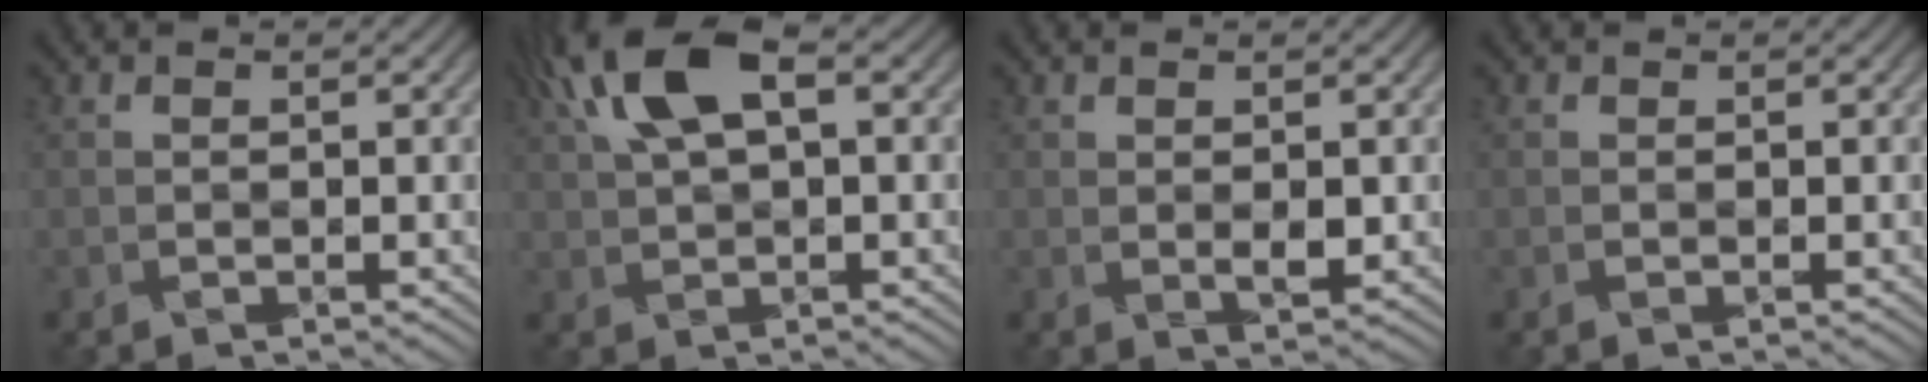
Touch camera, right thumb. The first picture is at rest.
{"total": 9.0, "force": [3.5, 3.8, 7.4], "torque": [-0.152, 0.023, 0.061]}
{"total": 1.8, "force": [0.5, 0.5, 1.7], "torque": [-0.032, -0.003, 0.017]}
{"total": 0.0}